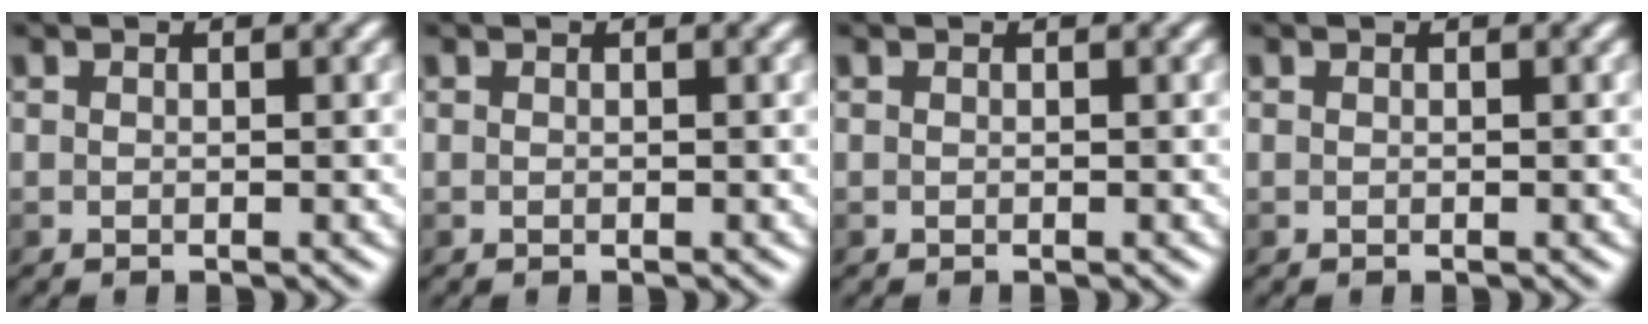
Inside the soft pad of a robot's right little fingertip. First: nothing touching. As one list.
[{"total": 0.0}, {"total": 0.0}, {"total": 0.0}]